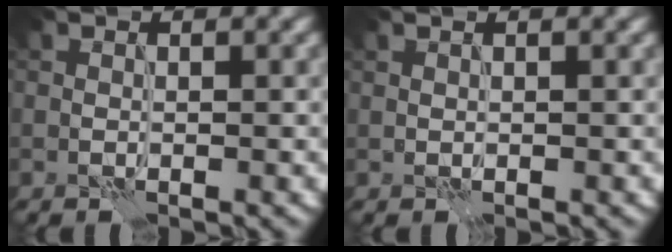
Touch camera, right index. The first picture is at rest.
{"total": 0.9, "force": [0.6, 0.3, 0.5], "torque": [-0.004, -0.003, 0.001]}